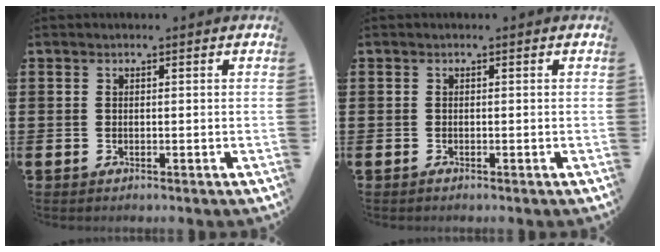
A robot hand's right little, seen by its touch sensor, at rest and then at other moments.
{"total": 0.0}